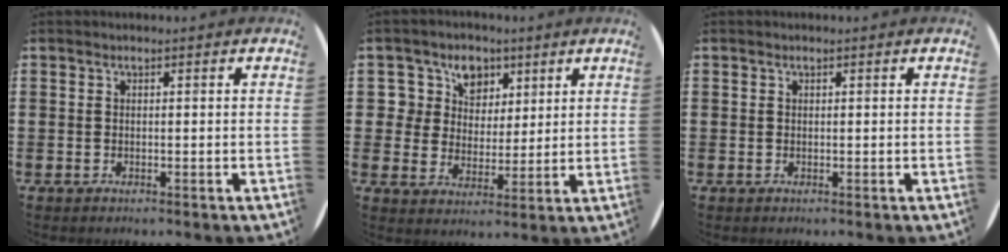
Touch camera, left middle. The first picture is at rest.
{"total": 6.4, "force": [3.8, 5.0, 1.2], "torque": [-0.034, 0.002, 0.066]}
{"total": 0.0}